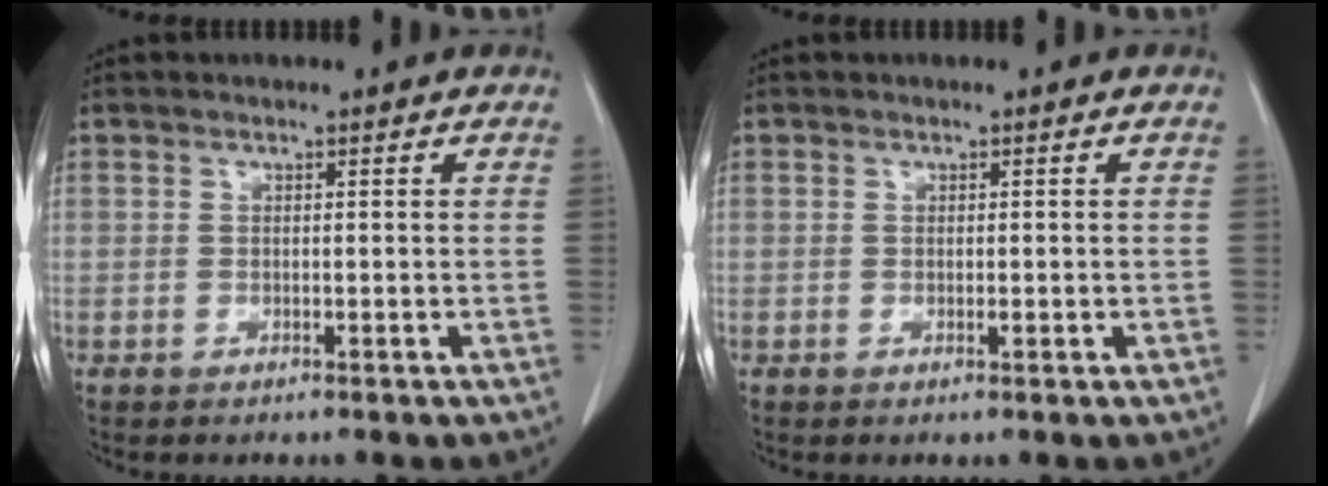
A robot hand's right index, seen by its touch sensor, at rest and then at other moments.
{"total": 0.9, "force": [-0.1, 0.5, 0.7], "torque": [-0.009, 0.000, 0.000]}